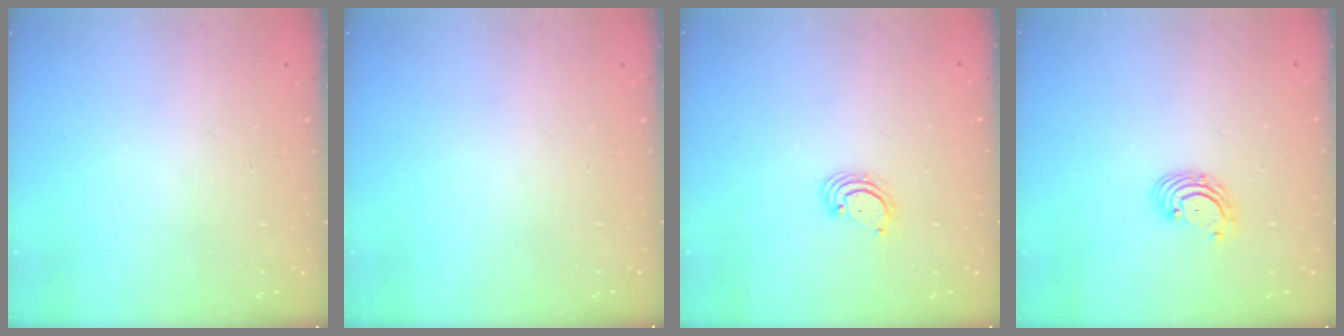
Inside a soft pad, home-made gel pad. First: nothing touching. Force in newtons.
{"total": 0.0}
{"total": 2.5, "press": 2.5, "slide": 0.3}
{"total": 2.9, "press": 2.9, "slide": 0.3}